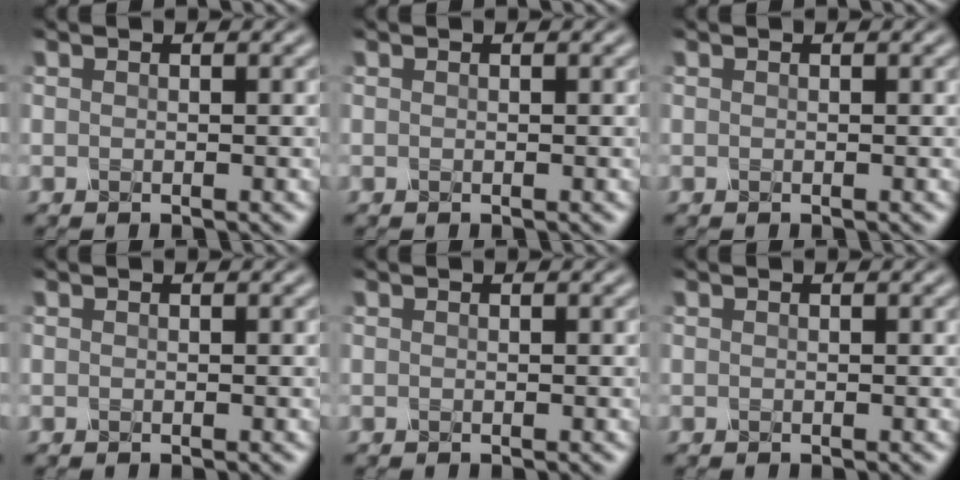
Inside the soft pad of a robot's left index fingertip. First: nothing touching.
{"total": 0.0}
{"total": 0.0}
{"total": 0.0}
{"total": 0.0}
{"total": 0.0}